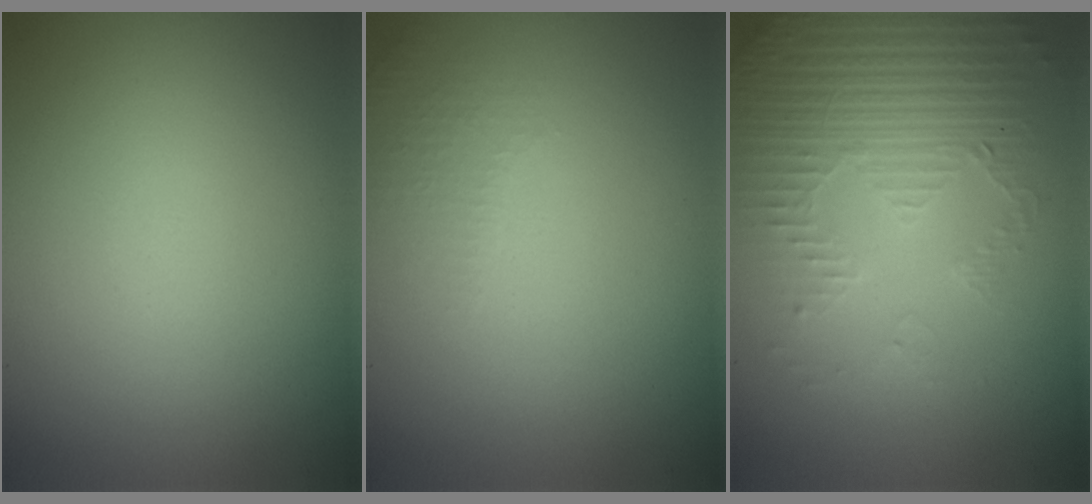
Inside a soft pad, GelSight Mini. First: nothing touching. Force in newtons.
{"total": 1.4, "press": 1.3, "slide": 0.4}
{"total": 5.3, "press": 3.5, "slide": 4.0}